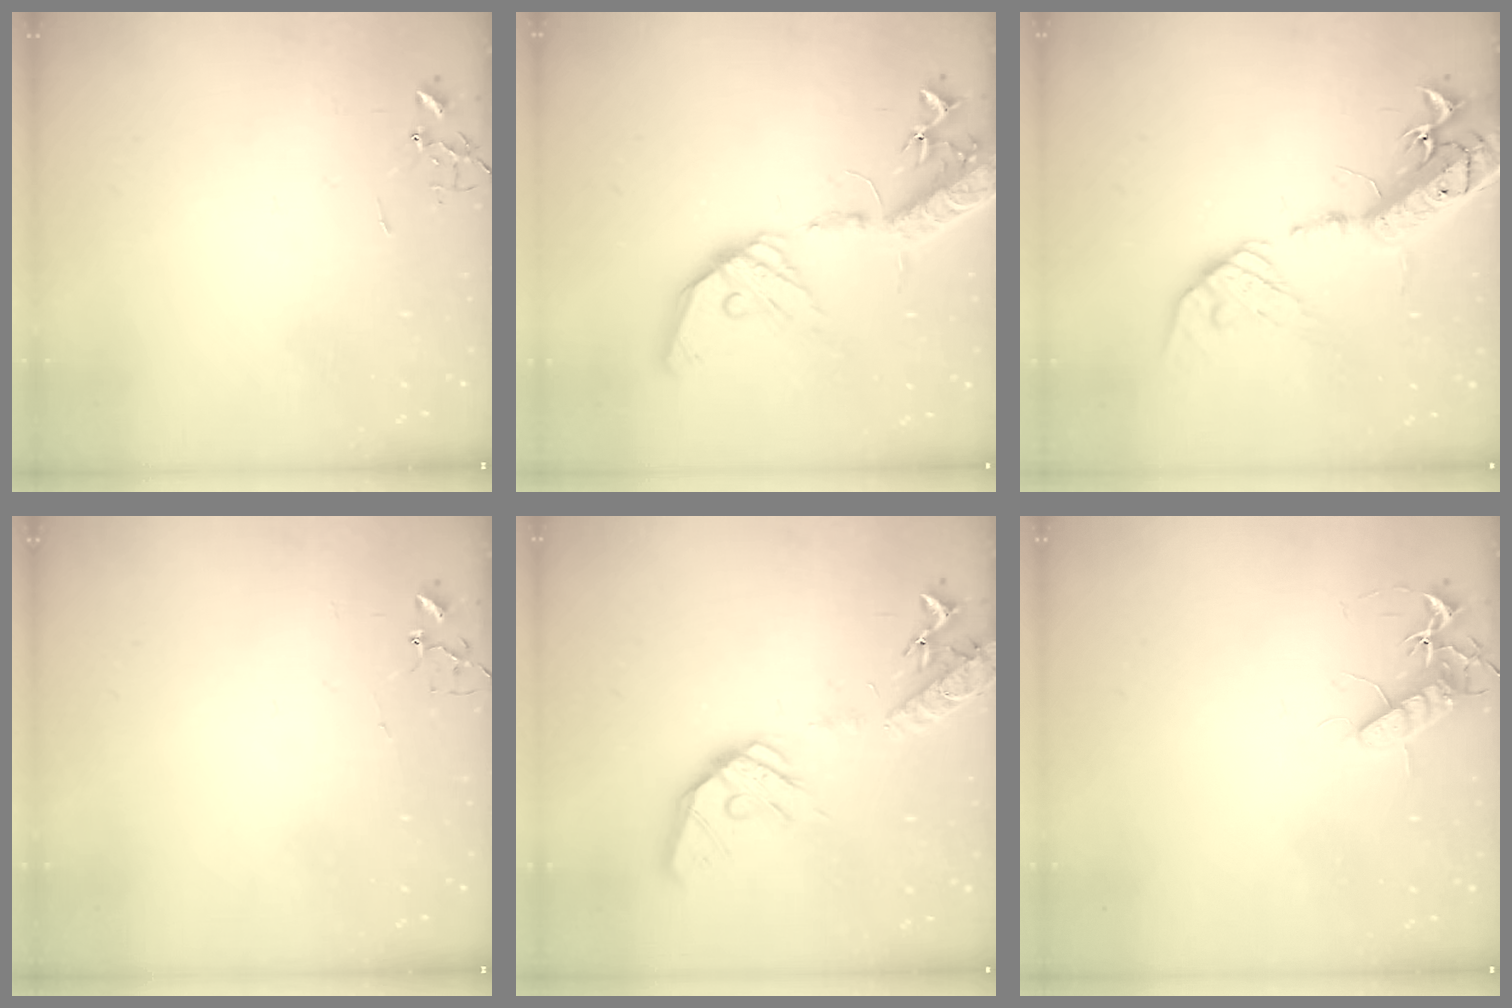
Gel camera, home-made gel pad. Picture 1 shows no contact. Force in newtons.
{"total": 20.1, "press": 19.7, "slide": 3.7}
{"total": 21.1, "press": 20.7, "slide": 4.1}
{"total": 3.2, "press": 3.2, "slide": 0.3}
{"total": 17.8, "press": 17.5, "slide": 3.0}
{"total": 10.8, "press": 10.8, "slide": 0.4}